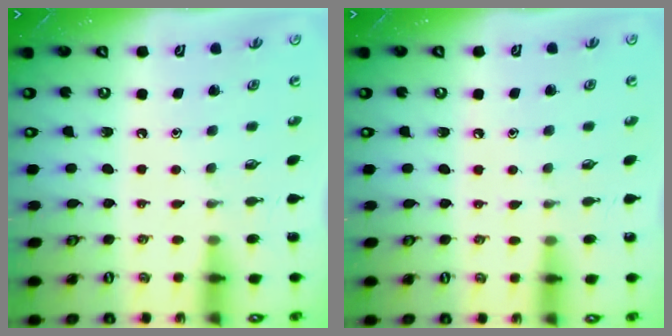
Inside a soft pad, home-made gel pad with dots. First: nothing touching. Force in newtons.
{"total": 5.0, "press": 5.0, "slide": 0.6}